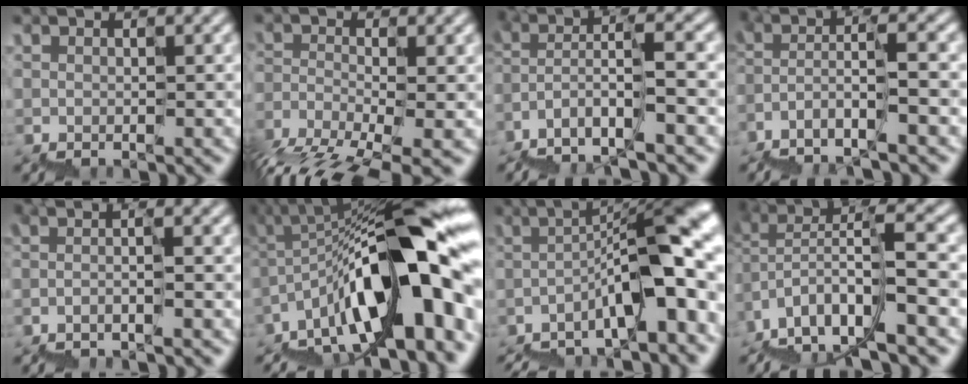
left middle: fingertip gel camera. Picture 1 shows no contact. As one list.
[{"total": 6.5, "force": [-4.8, 1.9, 4.0], "torque": [-0.078, -0.006, -0.088]}, {"total": 7.0, "force": [-3.8, 1.8, 5.6], "torque": [-0.103, 0.019, -0.072]}, {"total": 5.4, "force": [-2.8, 1.1, 4.5], "torque": [-0.083, 0.019, -0.053]}, {"total": 1.5, "force": [-0.7, 0.2, 1.3], "torque": [-0.015, 0.003, -0.022]}, {"total": 16.2, "force": [-5.1, 5.0, 14.5], "torque": [-0.195, 0.049, -0.092]}, {"total": 11.7, "force": [-4.4, 2.7, 10.5], "torque": [-0.143, 0.022, -0.066]}, {"total": 8.4, "force": [-1.9, 3.6, 7.3], "torque": [-0.125, 0.030, -0.042]}]